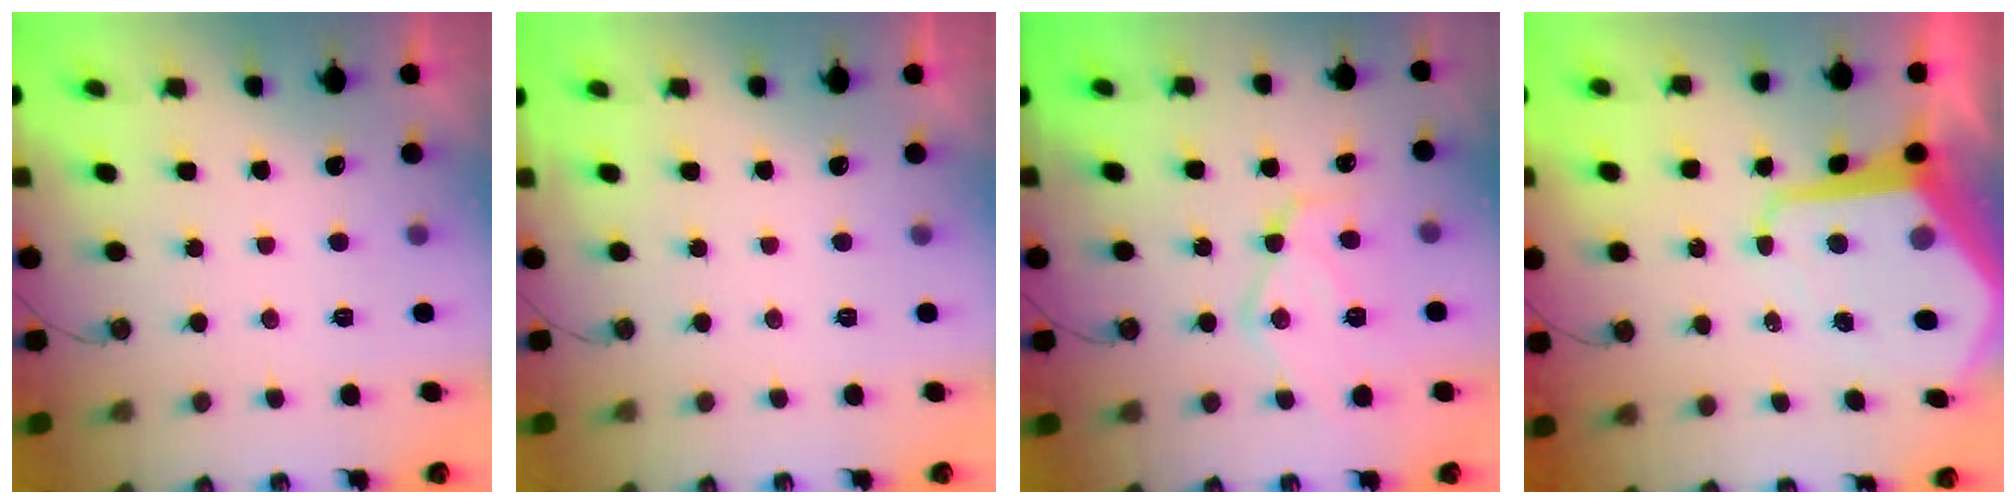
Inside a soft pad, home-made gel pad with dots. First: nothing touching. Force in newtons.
{"total": 0.0}
{"total": 14.7, "press": 14.6, "slide": 1.3}
{"total": 14.3, "press": 14.3, "slide": 1.1}